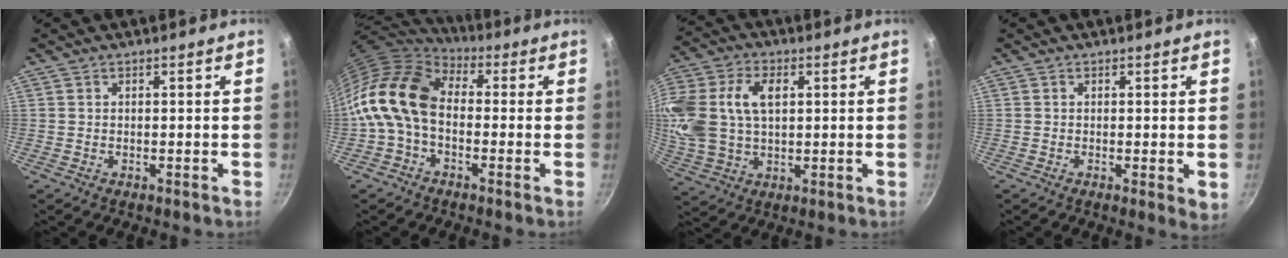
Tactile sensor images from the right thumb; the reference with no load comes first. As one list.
[{"total": 15.4, "force": [-0.9, 10.5, 11.3], "torque": [-0.209, 0.032, -0.037]}, {"total": 16.6, "force": [3.4, 11.4, 11.6], "torque": [-0.261, 0.016, 0.065]}, {"total": 2.4, "force": [-0.1, 0.8, 2.3], "torque": [-0.029, -0.009, -0.003]}]